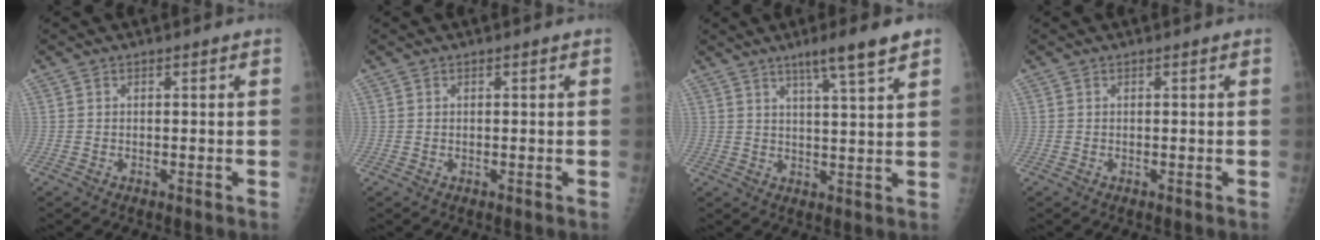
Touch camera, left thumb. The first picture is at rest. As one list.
[{"total": 0.0}, {"total": 7.5, "force": [4.9, 0.0, 5.7], "torque": [-0.090, -0.022, 0.076]}, {"total": 0.0}]